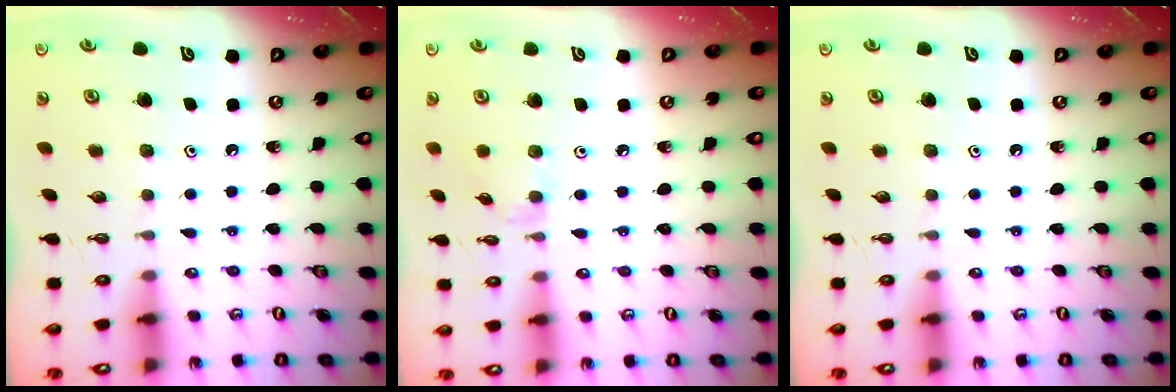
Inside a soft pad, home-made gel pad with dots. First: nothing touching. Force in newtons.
{"total": 3.3, "press": 3.3, "slide": 0.5}
{"total": 0.0}